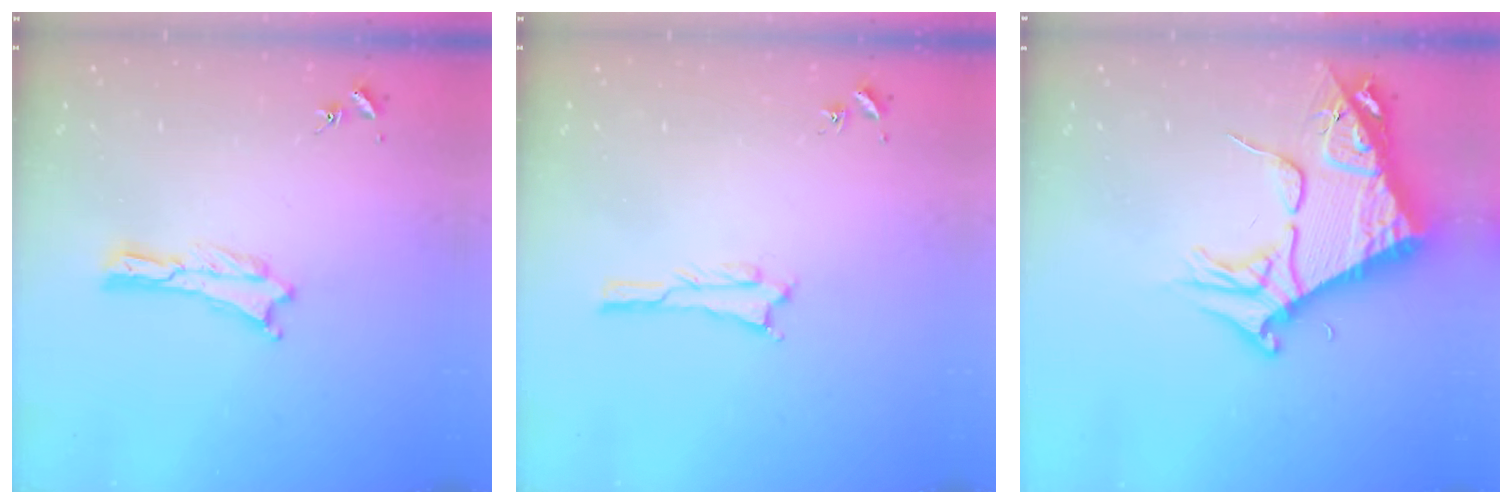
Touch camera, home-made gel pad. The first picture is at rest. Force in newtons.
{"total": 1.1, "press": 1.1, "slide": 0.1}
{"total": 10.0, "press": 9.9, "slide": 1.3}